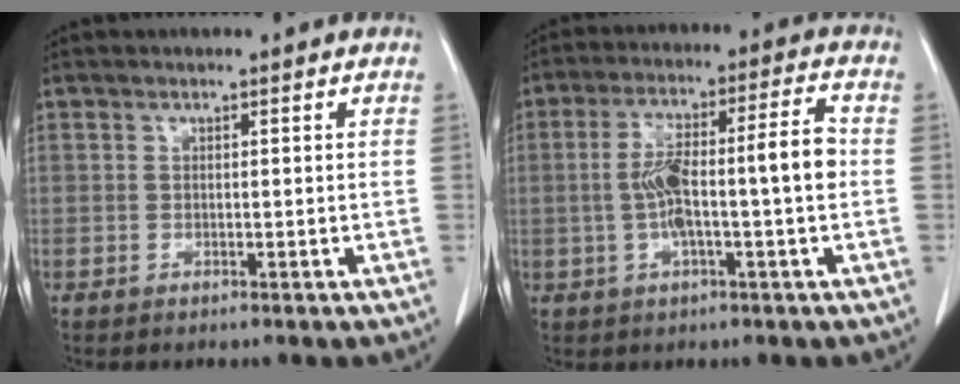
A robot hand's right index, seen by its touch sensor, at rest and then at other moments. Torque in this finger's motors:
{"motor_torque": [0.46, 0.01, 0.30, 0.09]}